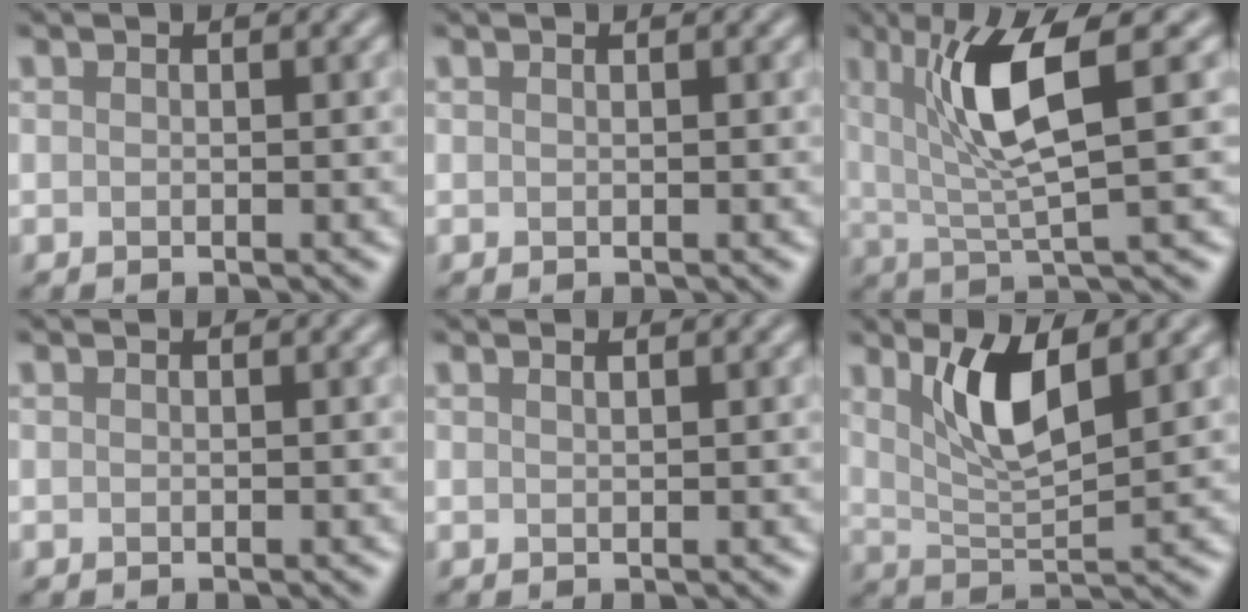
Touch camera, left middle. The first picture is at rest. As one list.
[{"total": 0.0}, {"total": 6.5, "force": [2.0, 1.3, 6.0], "torque": [-0.116, 0.001, 0.039]}, {"total": 0.0}, {"total": 0.5, "force": [0.4, 0.1, 0.3], "torque": [-0.003, 0.001, 0.008]}, {"total": 5.1, "force": [2.3, 1.4, 4.3], "torque": [-0.088, -0.006, 0.046]}]